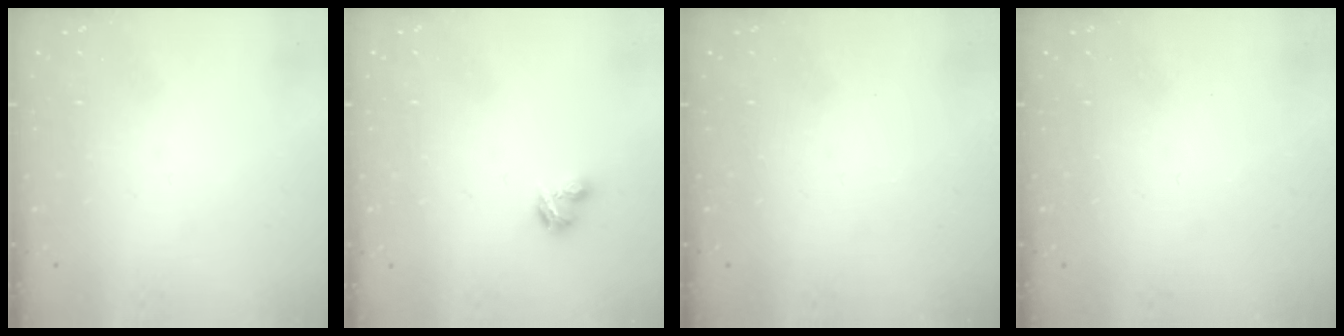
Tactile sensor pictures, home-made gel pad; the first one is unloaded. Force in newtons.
{"total": 2.9, "press": 2.8, "slide": 0.5}
{"total": 0.0}
{"total": 0.0}